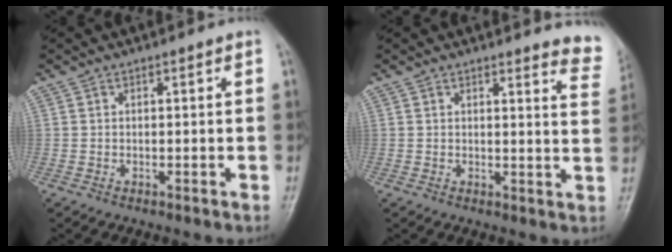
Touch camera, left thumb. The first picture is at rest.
{"total": 8.2, "force": [8.0, 1.4, 1.3], "torque": [0.025, -0.071, 0.055]}